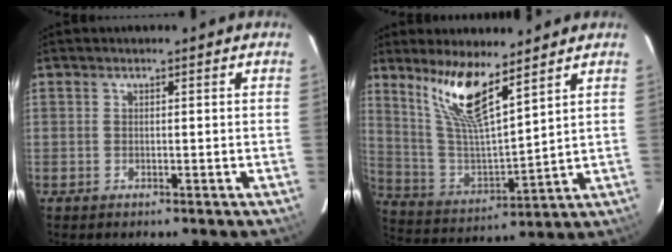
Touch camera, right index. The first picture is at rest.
{"total": 12.8, "force": [8.8, 2.2, 9.0], "torque": [-0.174, -0.004, 0.184]}